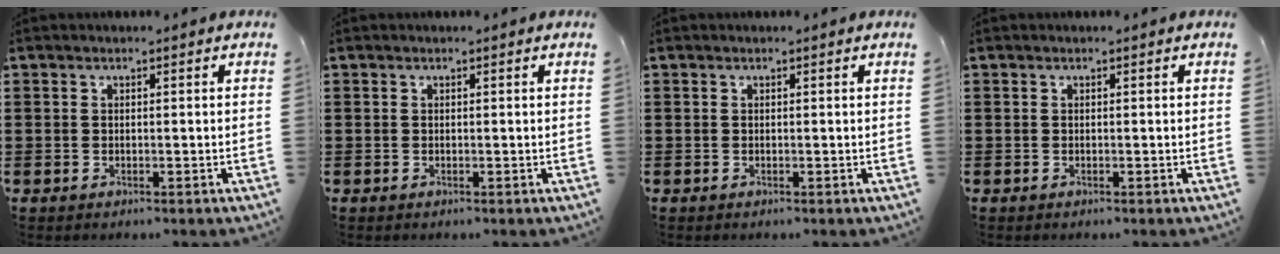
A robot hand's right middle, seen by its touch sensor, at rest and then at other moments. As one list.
[{"total": 0.0}, {"total": 0.0}, {"total": 0.0}]